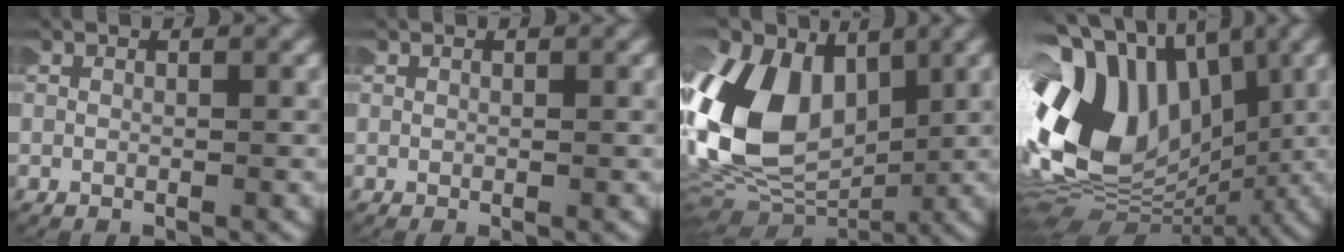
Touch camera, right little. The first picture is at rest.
{"total": 0.0}
{"total": 12.7, "force": [0.6, 8.9, 9.0], "torque": [-0.209, -0.022, 0.023]}
{"total": 18.8, "force": [1.3, 13.9, 12.6], "torque": [-0.254, -0.018, 0.024]}